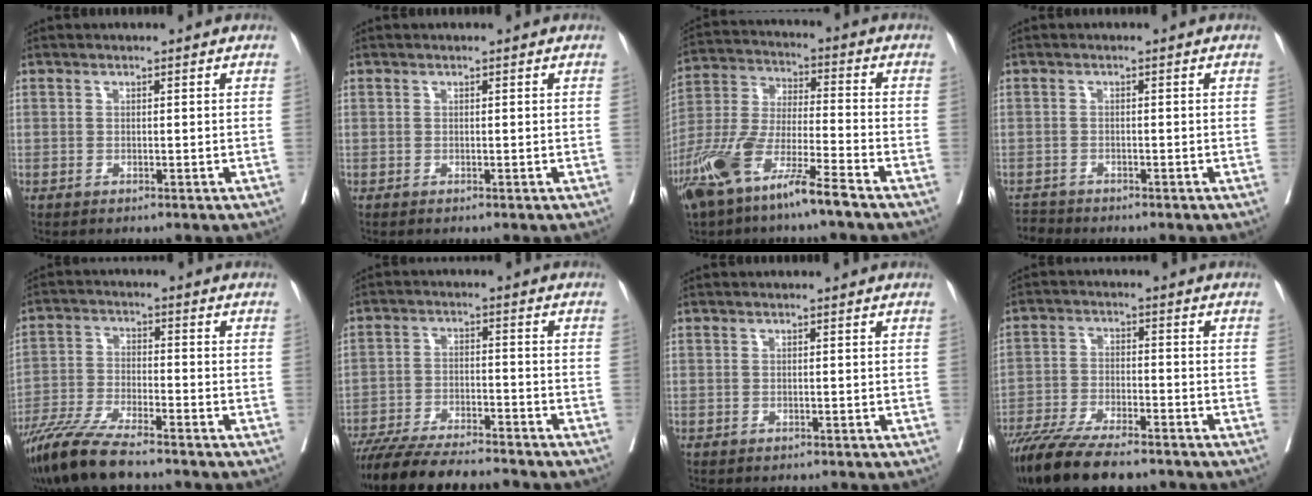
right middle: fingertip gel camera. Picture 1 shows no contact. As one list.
[{"total": 0.0}, {"total": 13.0, "force": [-8.6, 1.3, 9.7], "torque": [-0.206, -0.024, -0.170]}, {"total": 1.9, "force": [-1.8, -0.1, -0.6], "torque": [0.011, -0.011, -0.034]}, {"total": 11.4, "force": [-9.3, 1.3, 6.5], "torque": [-0.121, -0.034, -0.168]}, {"total": 15.8, "force": [-14.0, 2.1, 6.9], "torque": [-0.116, -0.018, -0.222]}, {"total": 1.1, "force": [-1.0, 0.3, 0.3], "torque": [-0.012, -0.003, -0.015]}, {"total": 15.7, "force": [-12.9, 3.2, 8.4], "torque": [-0.155, -0.032, -0.214]}]